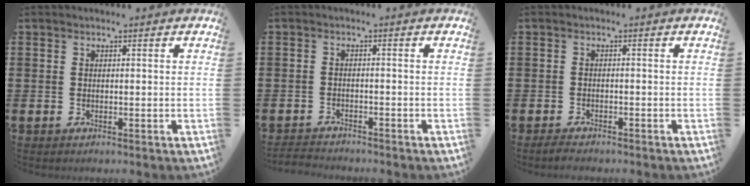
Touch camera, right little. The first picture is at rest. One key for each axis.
{"total": 1.7, "fx": -1.7, "fy": 0.0, "fz": -0.1, "tx": -0.002, "ty": 0.001, "tz": -0.037}
{"total": 1.2, "fx": -1.1, "fy": 0.2, "fz": 0.4, "tx": -0.010, "ty": 0.002, "tz": -0.024}